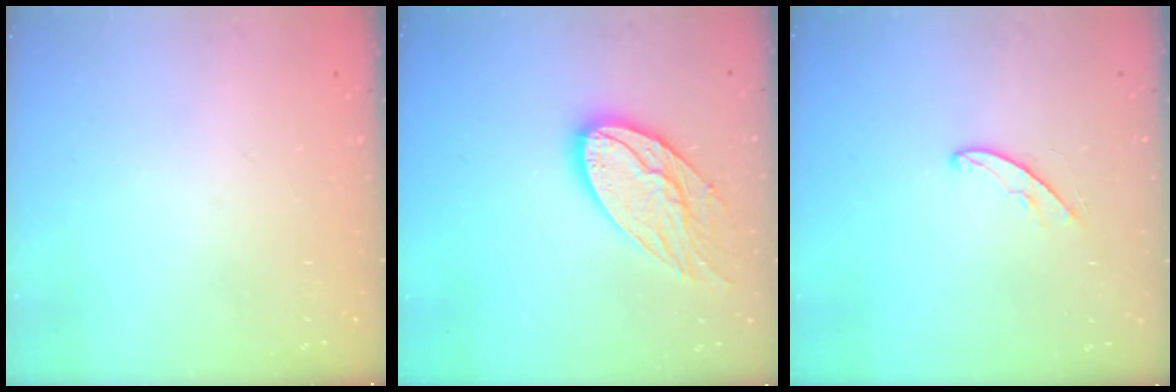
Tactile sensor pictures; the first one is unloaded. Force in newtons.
{"total": 14.7, "press": 14.6, "slide": 0.9}
{"total": 5.3, "press": 5.3, "slide": 0.4}